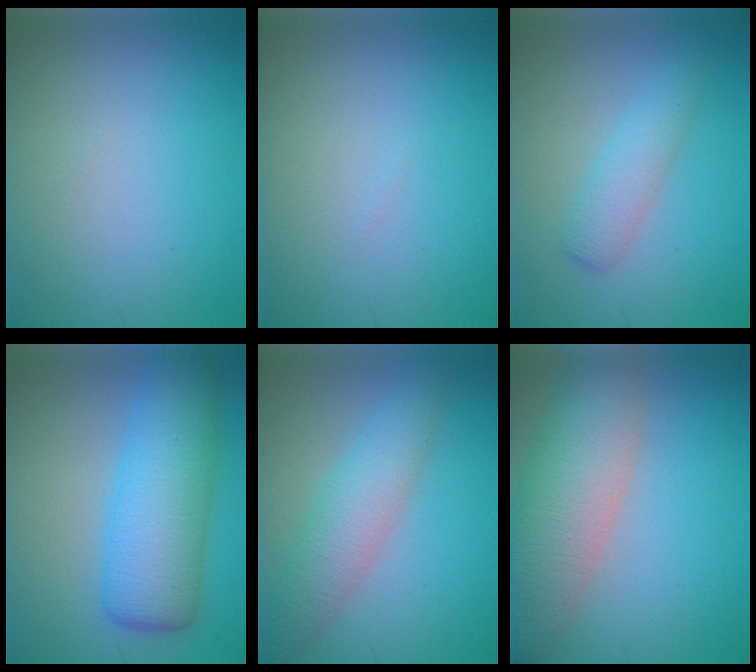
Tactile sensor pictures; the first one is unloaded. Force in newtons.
{"total": 0.0}
{"total": 2.6, "press": 2.6, "slide": 0.1}
{"total": 8.2, "press": 8.2, "slide": 0.2}
{"total": 4.5, "press": 4.5, "slide": 0.1}
{"total": 8.8, "press": 8.8, "slide": 0.8}